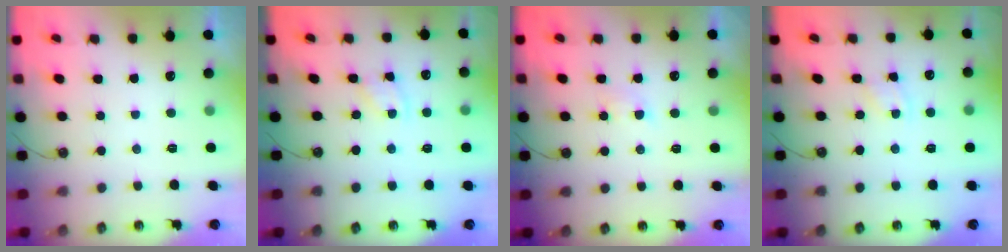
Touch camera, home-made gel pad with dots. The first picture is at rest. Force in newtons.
{"total": 2.8, "press": 2.8, "slide": 0.4}
{"total": 2.9, "press": 2.9, "slide": 0.5}
{"total": 2.9, "press": 2.9, "slide": 0.5}